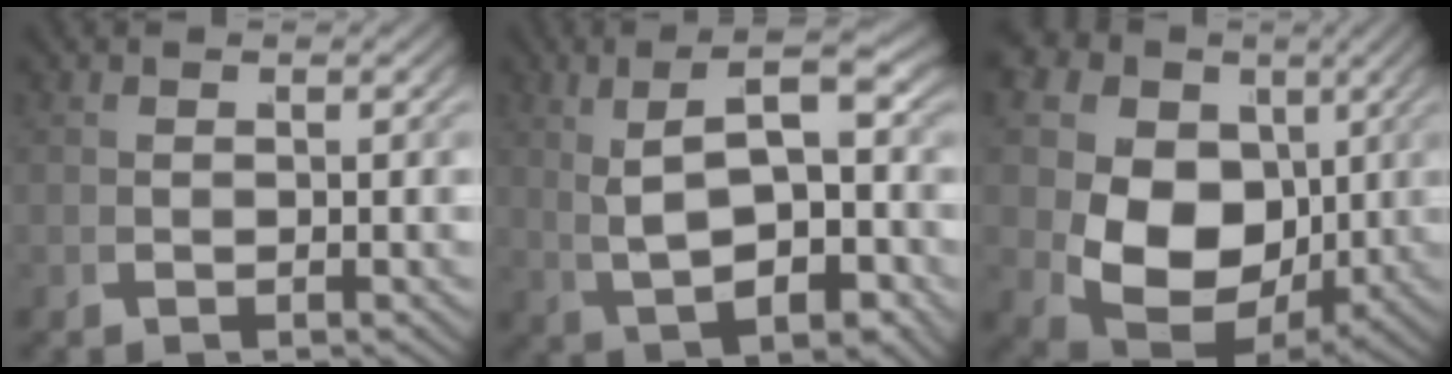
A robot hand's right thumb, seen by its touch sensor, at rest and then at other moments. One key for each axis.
{"total": 9.6, "fx": 2.1, "fy": 4.5, "fz": 8.2, "tx": -0.128, "ty": 0.010, "tz": 0.039}
{"total": 17.4, "fx": 0.4, "fy": 13.8, "fz": 10.7, "tx": -0.220, "ty": -0.060, "tz": 0.022}